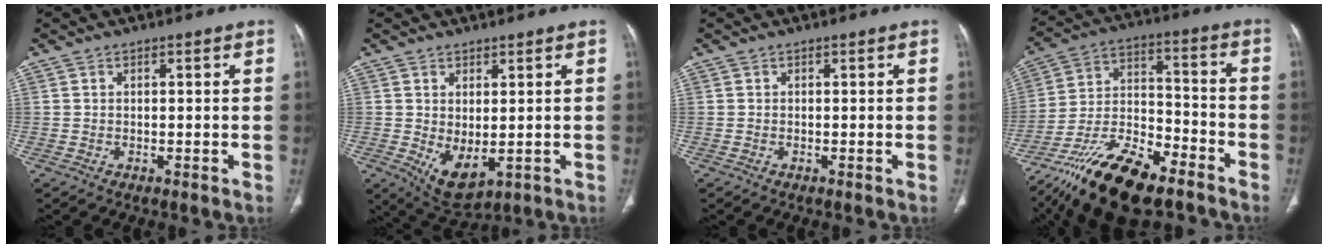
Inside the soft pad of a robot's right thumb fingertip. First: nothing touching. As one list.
[{"total": 6.6, "force": [-0.6, 3.3, 5.6], "torque": [-0.086, -0.014, 0.014]}, {"total": 0.0}, {"total": 19.6, "force": [-13.9, 7.6, 11.5], "torque": [-0.211, 0.068, -0.246]}]